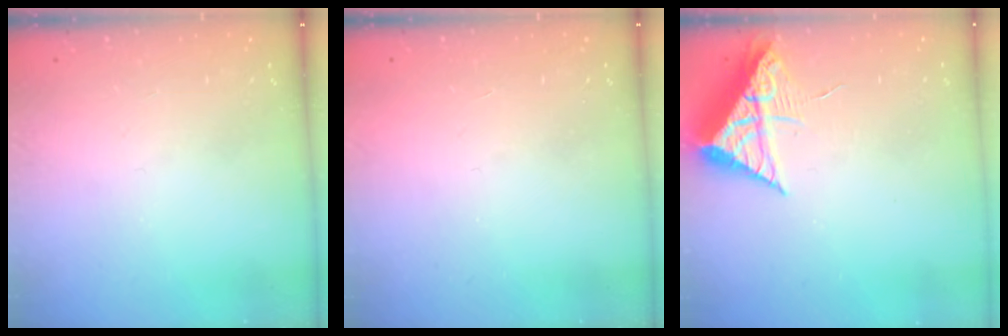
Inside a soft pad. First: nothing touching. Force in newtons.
{"total": 1.6, "press": 1.6, "slide": 0.1}
{"total": 9.8, "press": 9.8, "slide": 0.6}